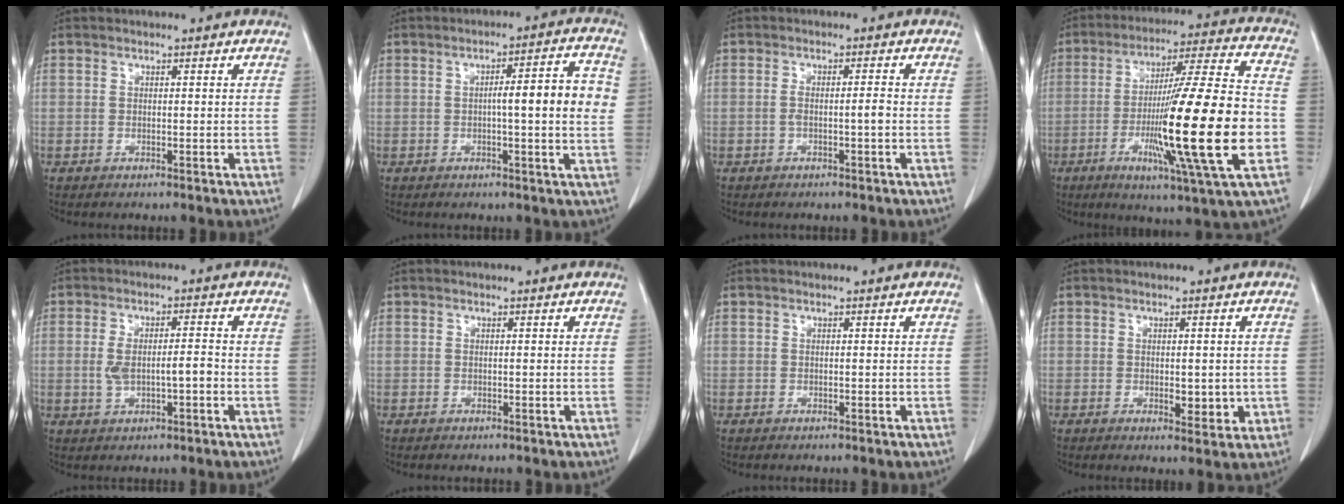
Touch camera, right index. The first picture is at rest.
{"total": 8.1, "force": [0.2, 0.6, 8.1], "torque": [-0.112, 0.015, -0.001]}
{"total": 2.3, "force": [-0.6, 0.0, 2.2], "torque": [-0.040, 0.002, -0.011]}
{"total": 22.6, "force": [-5.1, -0.2, 22.0], "torque": [-0.357, -0.017, -0.090]}
{"total": 5.3, "force": [-0.8, 1.6, 5.0], "torque": [-0.102, 0.012, -0.008]}
{"total": 0.0}
{"total": 0.0}
{"total": 3.6, "force": [-0.4, 1.6, 3.2], "torque": [-0.041, -0.005, -0.001]}